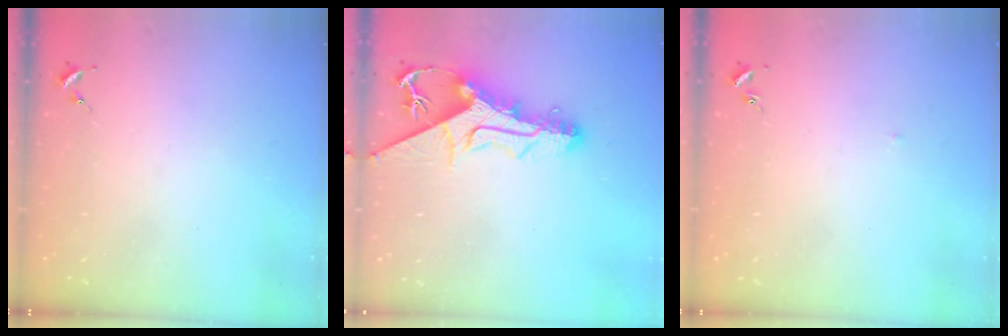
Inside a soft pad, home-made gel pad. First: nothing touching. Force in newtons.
{"total": 13.4, "press": 13.4, "slide": 1.3}
{"total": 1.4, "press": 1.3, "slide": 0.3}